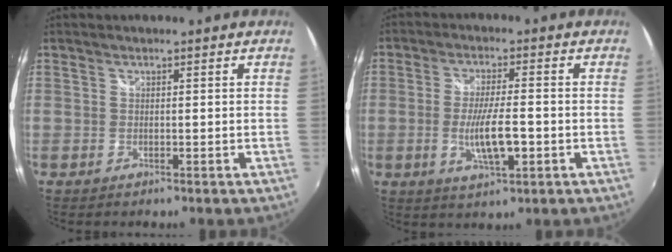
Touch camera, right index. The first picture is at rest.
{"total": 7.9, "force": [-2.0, 1.6, 7.4], "torque": [-0.141, -0.012, -0.031]}